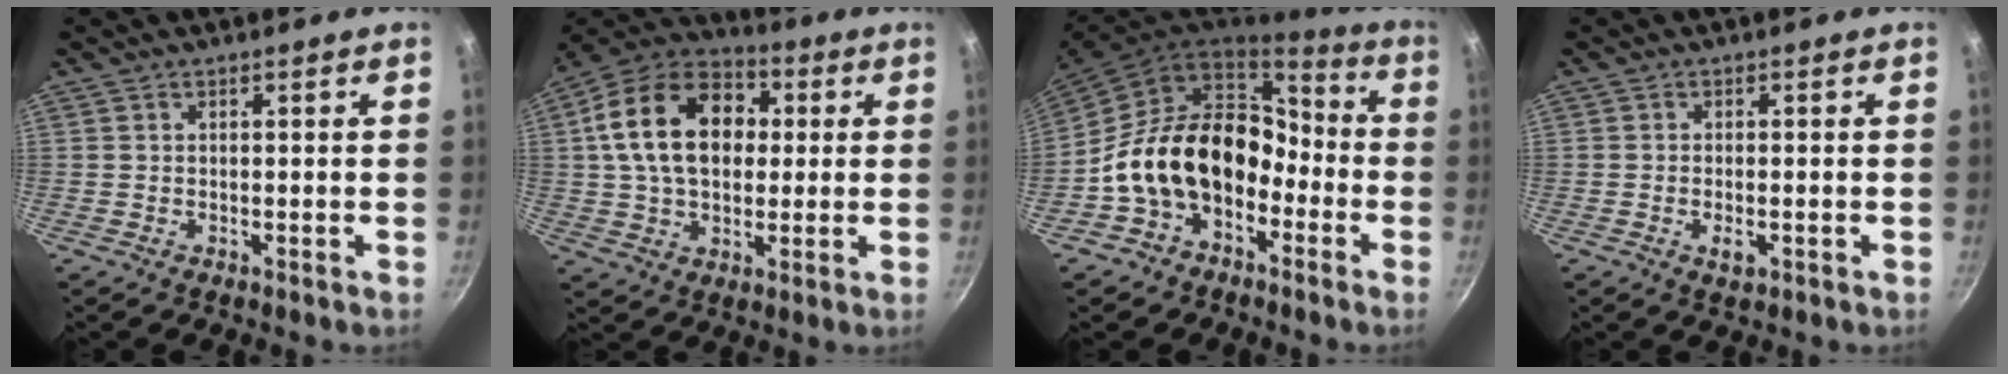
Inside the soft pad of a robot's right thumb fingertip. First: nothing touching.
{"total": 19.7, "force": [3.1, 13.8, 13.7], "torque": [-0.207, 0.027, 0.039]}
{"total": 17.8, "force": [-5.3, 12.8, 11.2], "torque": [-0.148, 0.075, -0.100]}
{"total": 2.5, "force": [-0.8, 1.2, 2.1], "torque": [-0.040, -0.002, -0.014]}